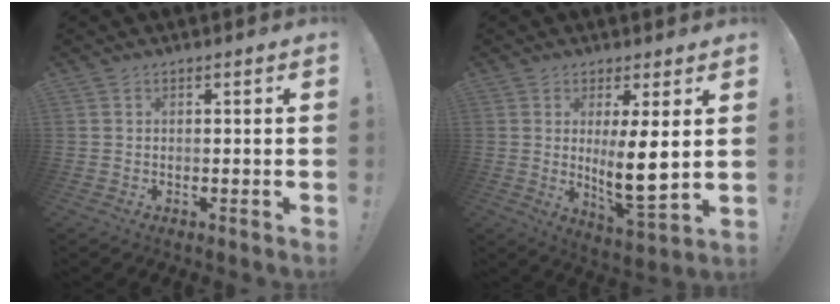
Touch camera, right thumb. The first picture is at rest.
{"total": 11.3, "force": [1.9, 2.6, 10.8], "torque": [-0.160, -0.033, 0.030]}